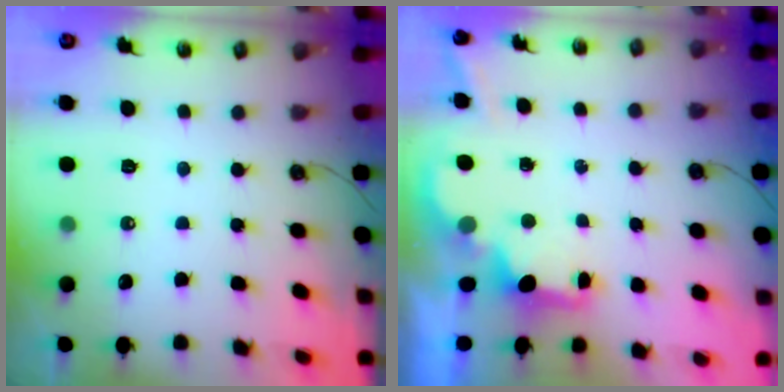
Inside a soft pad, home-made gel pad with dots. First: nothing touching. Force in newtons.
{"total": 2.0, "press": 2.0, "slide": 0.6}